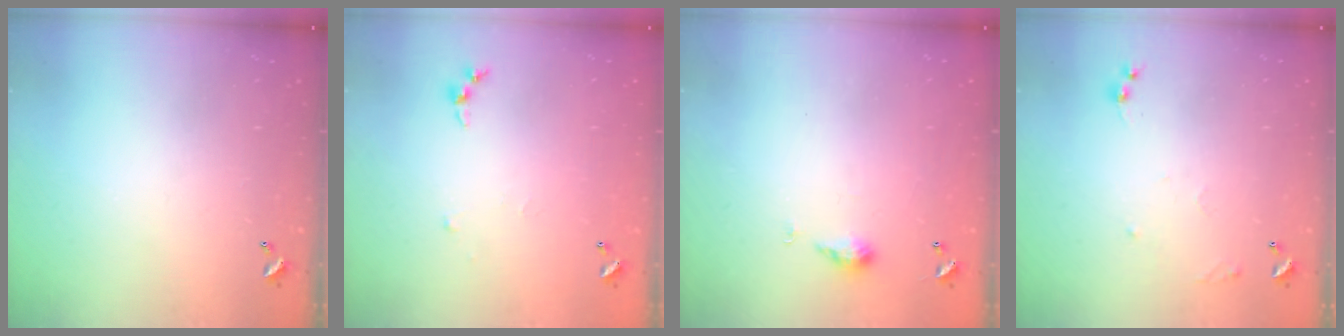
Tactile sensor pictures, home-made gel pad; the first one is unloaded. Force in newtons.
{"total": 4.6, "press": 4.5, "slide": 0.6}
{"total": 4.4, "press": 4.3, "slide": 0.7}
{"total": 6.9, "press": 6.9, "slide": 0.7}